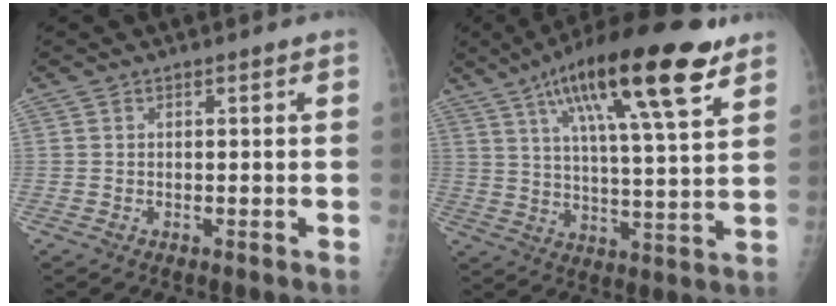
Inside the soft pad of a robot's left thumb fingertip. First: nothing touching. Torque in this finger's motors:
{"motor_torque": [0.42, 0.52, 1.73, -1.04, 0.28]}